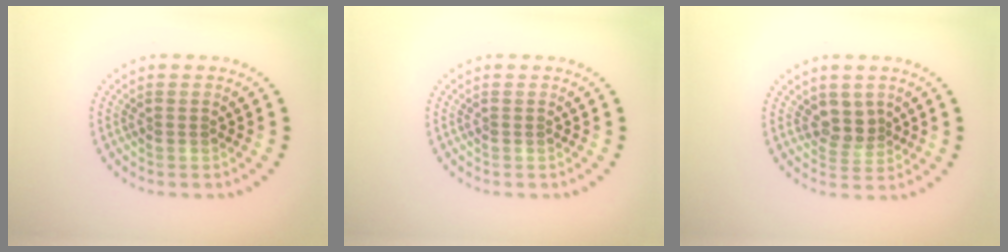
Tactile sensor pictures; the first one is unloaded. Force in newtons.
{"total": 0.0}
{"total": 2.2, "press": 1.7, "slide": 1.4}